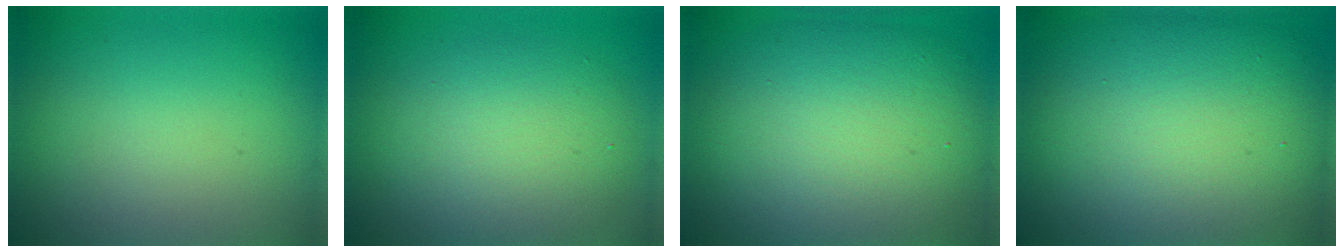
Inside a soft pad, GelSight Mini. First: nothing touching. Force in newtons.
{"total": 5.6, "press": 5.6, "slide": 0.2}
{"total": 11.0, "press": 11.0, "slide": 0.8}
{"total": 17.4, "press": 17.4, "slide": 0.9}